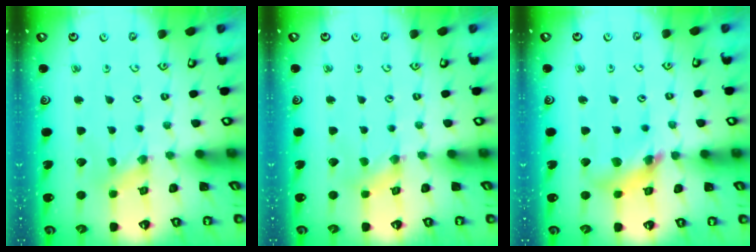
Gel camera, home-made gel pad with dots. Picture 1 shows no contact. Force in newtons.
{"total": 1.5, "press": 1.5, "slide": 0.4}
{"total": 11.4, "press": 11.4, "slide": 1.3}